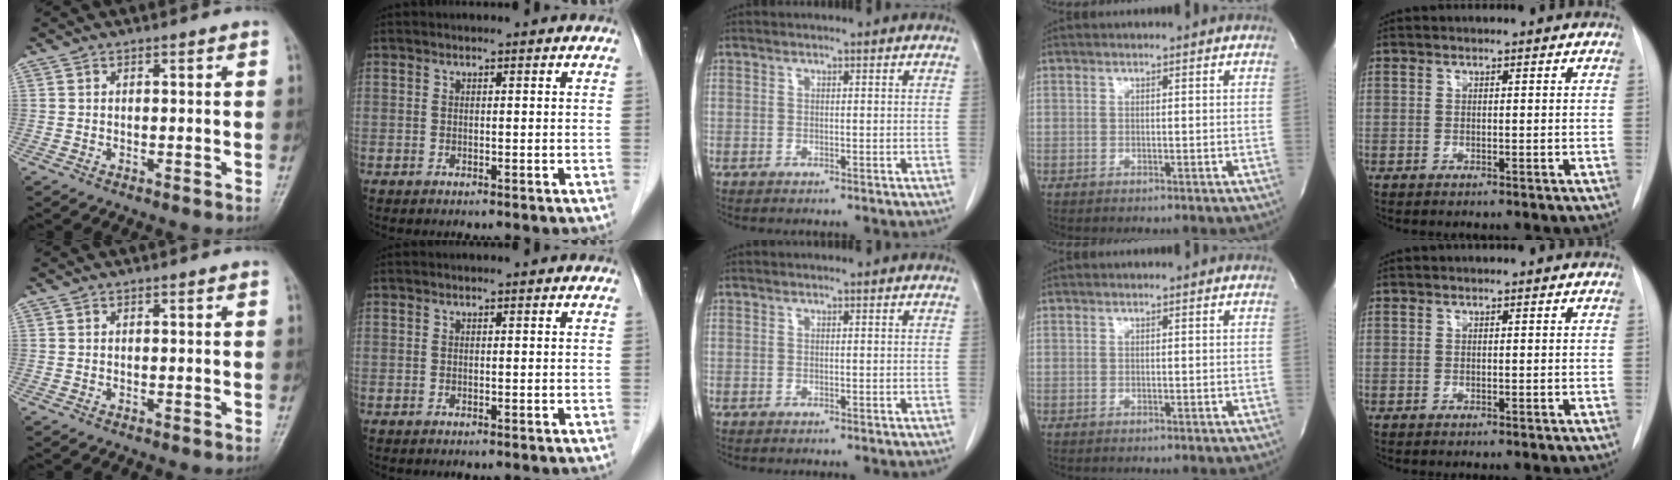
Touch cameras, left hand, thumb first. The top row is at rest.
{}